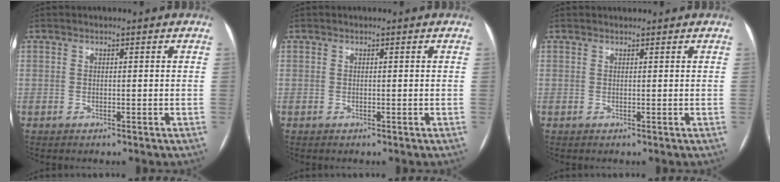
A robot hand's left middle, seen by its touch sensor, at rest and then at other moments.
{"total": 0.0}
{"total": 1.4, "force": [1.3, 0.2, 0.3], "torque": [-0.008, 0.018, 0.022]}